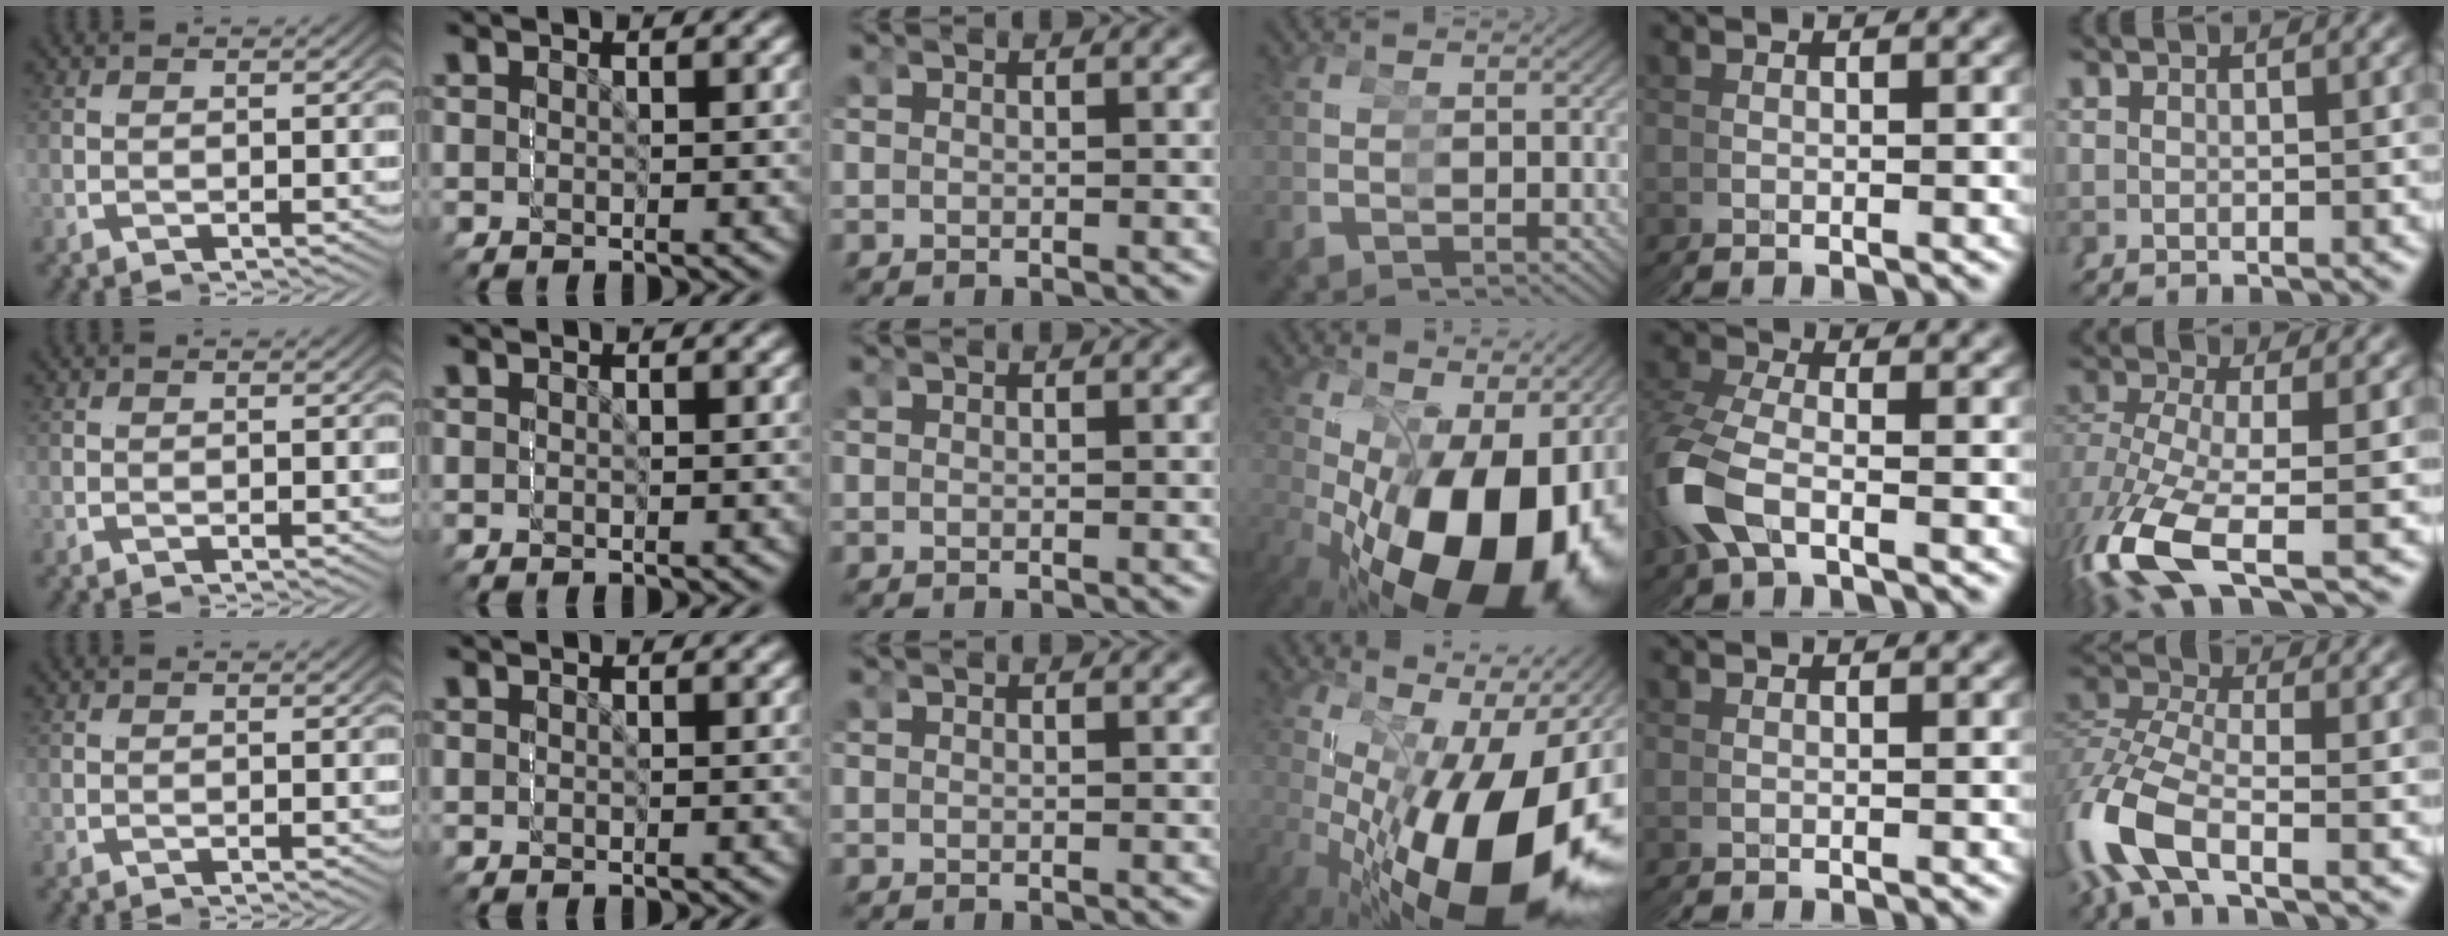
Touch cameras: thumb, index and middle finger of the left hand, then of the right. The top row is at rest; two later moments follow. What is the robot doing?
{"motion": "grasp_and_lifting", "object": "screwdriver"}